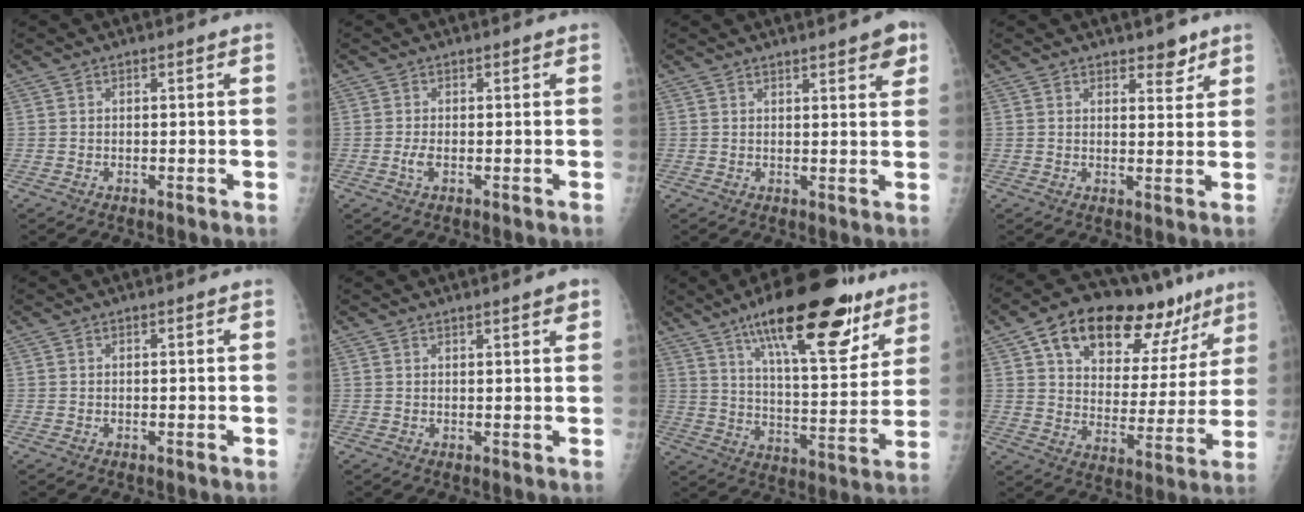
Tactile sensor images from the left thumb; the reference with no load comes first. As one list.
[{"total": 1.6, "force": [-0.3, 0.7, 1.4], "torque": [-0.032, -0.003, -0.006]}, {"total": 5.0, "force": [3.2, 1.2, 3.6], "torque": [-0.034, -0.014, 0.037]}, {"total": 3.5, "force": [2.7, 1.6, 1.6], "torque": [-0.001, -0.018, 0.039]}, {"total": 0.0}, {"total": 2.4, "force": [1.7, 0.3, 1.6], "torque": [-0.019, -0.009, 0.021]}, {"total": 24.4, "force": [15.0, 7.9, 17.6], "torque": [-0.234, -0.050, 0.234]}, {"total": 23.8, "force": [14.0, 12.2, 14.9], "torque": [-0.181, -0.018, 0.219]}]